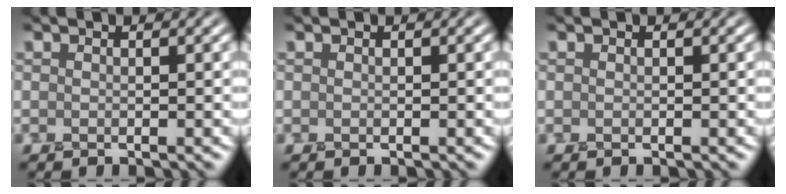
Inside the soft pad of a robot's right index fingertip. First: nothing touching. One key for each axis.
{"total": 0.0}
{"total": 0.0}